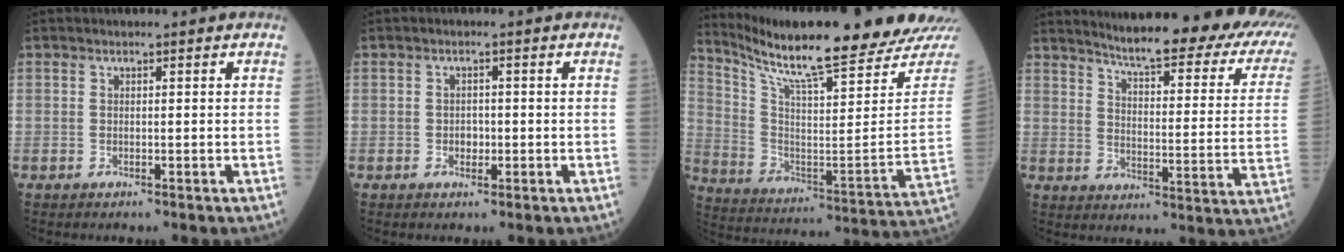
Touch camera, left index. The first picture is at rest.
{"total": 1.6, "force": [-0.4, 1.1, 1.0], "torque": [-0.015, 0.004, -0.005]}
{"total": 25.7, "force": [22.4, -0.1, 12.8], "torque": [-0.220, -0.078, 0.326]}
{"total": 24.2, "force": [20.0, 2.9, 13.3], "torque": [-0.180, -0.051, 0.236]}